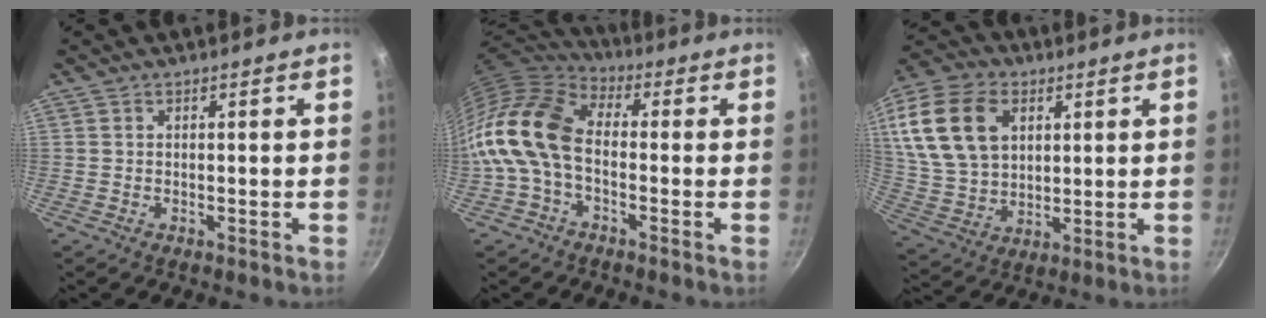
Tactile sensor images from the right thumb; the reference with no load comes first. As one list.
[{"total": 14.4, "force": [-2.3, 9.1, 10.9], "torque": [-0.205, 0.034, -0.066]}, {"total": 19.3, "force": [6.2, 13.3, 12.5], "torque": [-0.228, -0.005, 0.121]}]